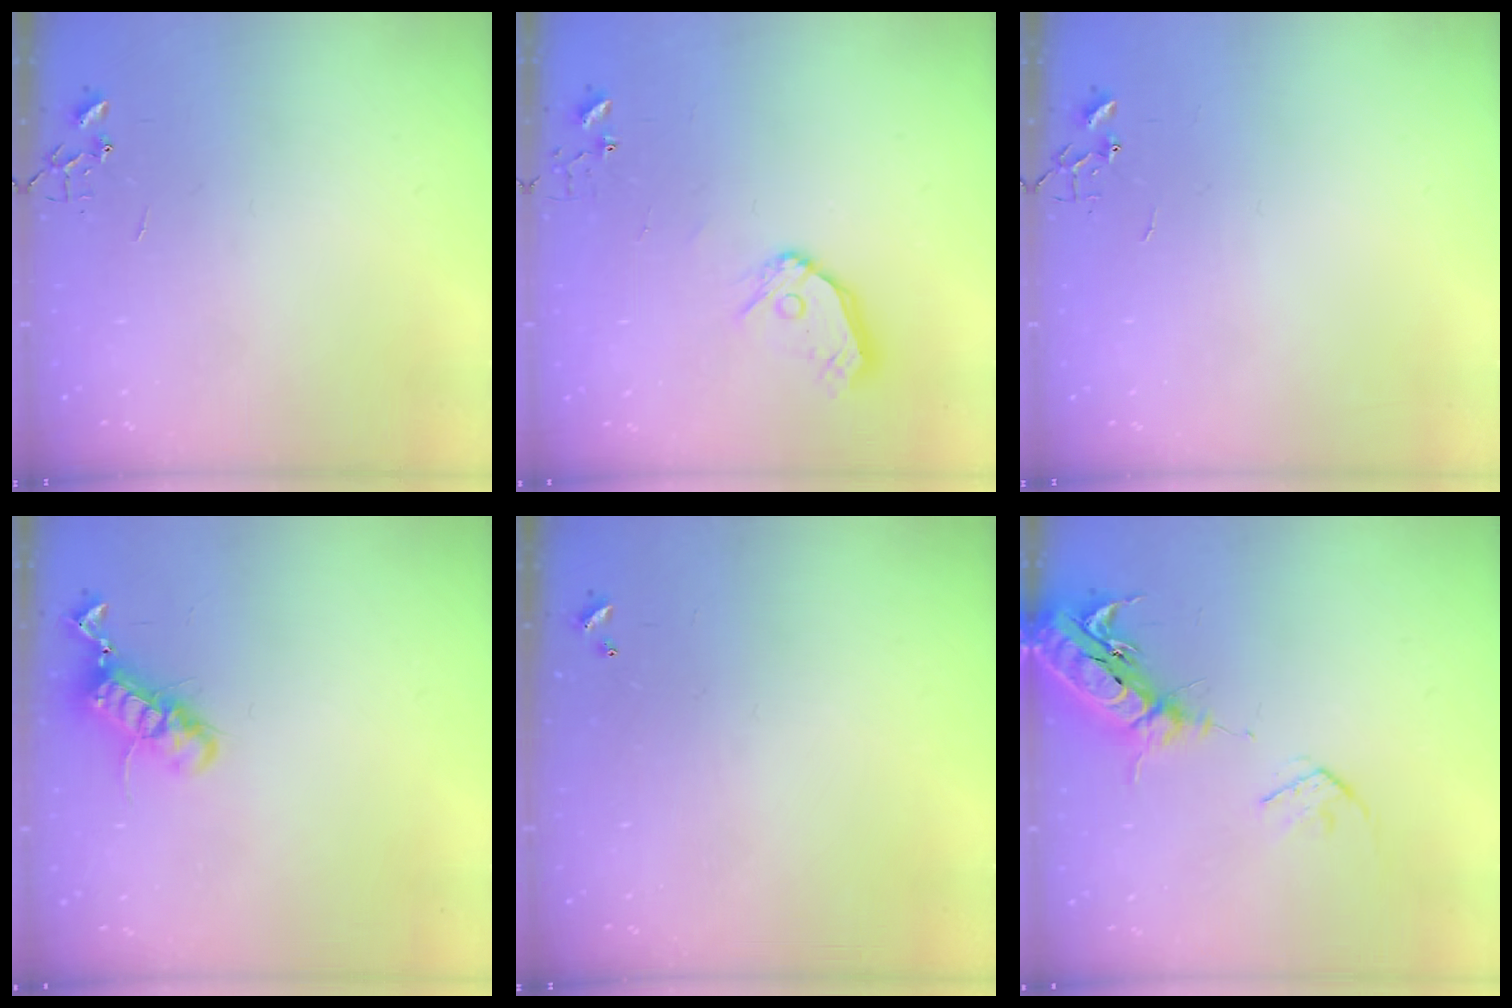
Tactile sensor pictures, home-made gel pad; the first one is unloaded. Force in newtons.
{"total": 9.9, "press": 9.8, "slide": 1.3}
{"total": 0.0}
{"total": 12.5, "press": 12.5, "slide": 0.9}
{"total": 0.0}
{"total": 18.4, "press": 17.9, "slide": 4.4}